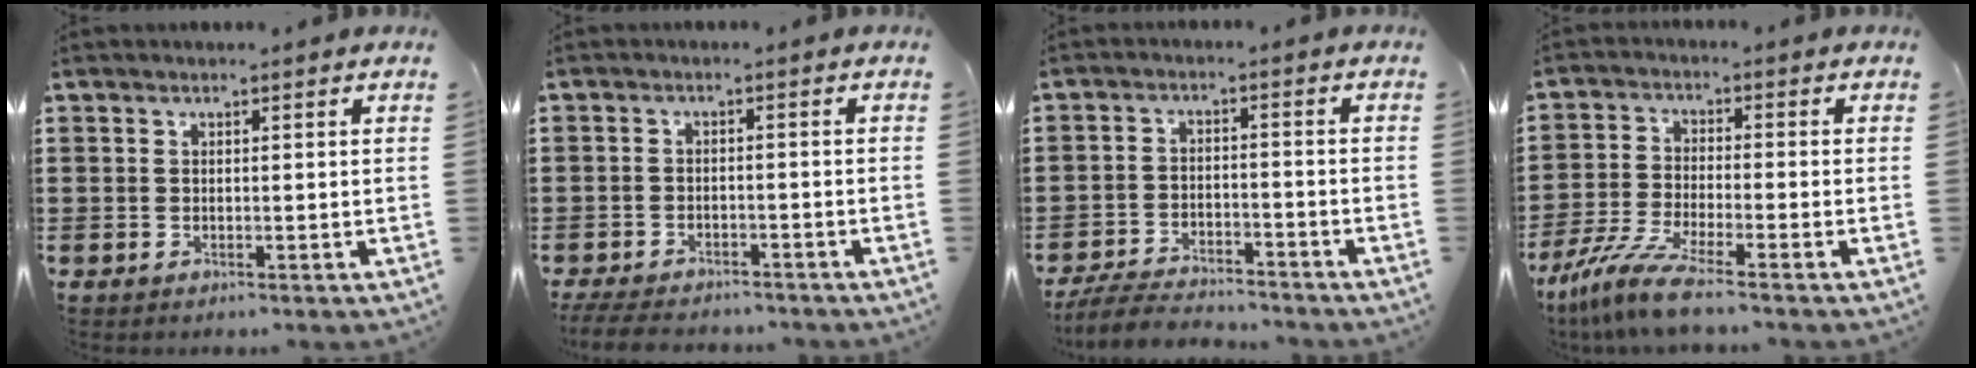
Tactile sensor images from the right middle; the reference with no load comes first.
{"total": 3.7, "force": [-3.6, 0.5, 0.5], "torque": [-0.018, -0.003, -0.077]}
{"total": 5.7, "force": [-5.5, 0.5, 1.5], "torque": [-0.035, -0.001, -0.108]}
{"total": 7.6, "force": [-6.2, 0.3, 4.3], "torque": [-0.099, -0.016, -0.121]}